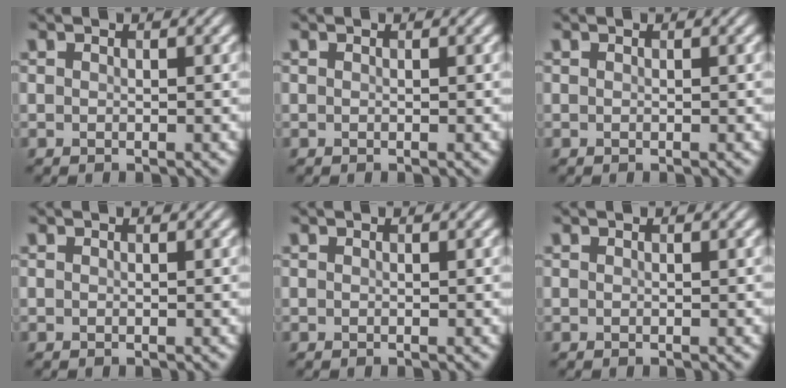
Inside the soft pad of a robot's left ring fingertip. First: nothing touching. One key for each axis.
{"total": 0.0}
{"total": 0.0}
{"total": 0.0}
{"total": 0.0}
{"total": 0.0}